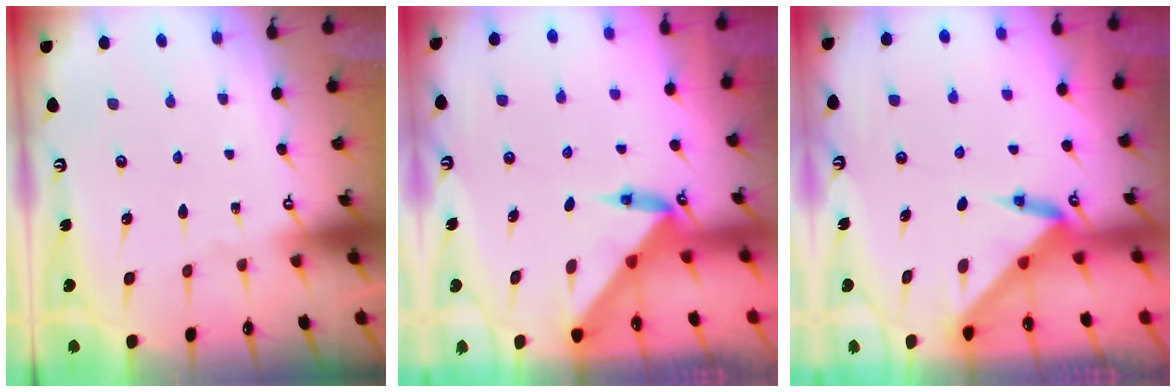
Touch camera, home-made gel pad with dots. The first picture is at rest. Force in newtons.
{"total": 3.8, "press": 3.8, "slide": 0.4}
{"total": 3.6, "press": 3.6, "slide": 0.2}